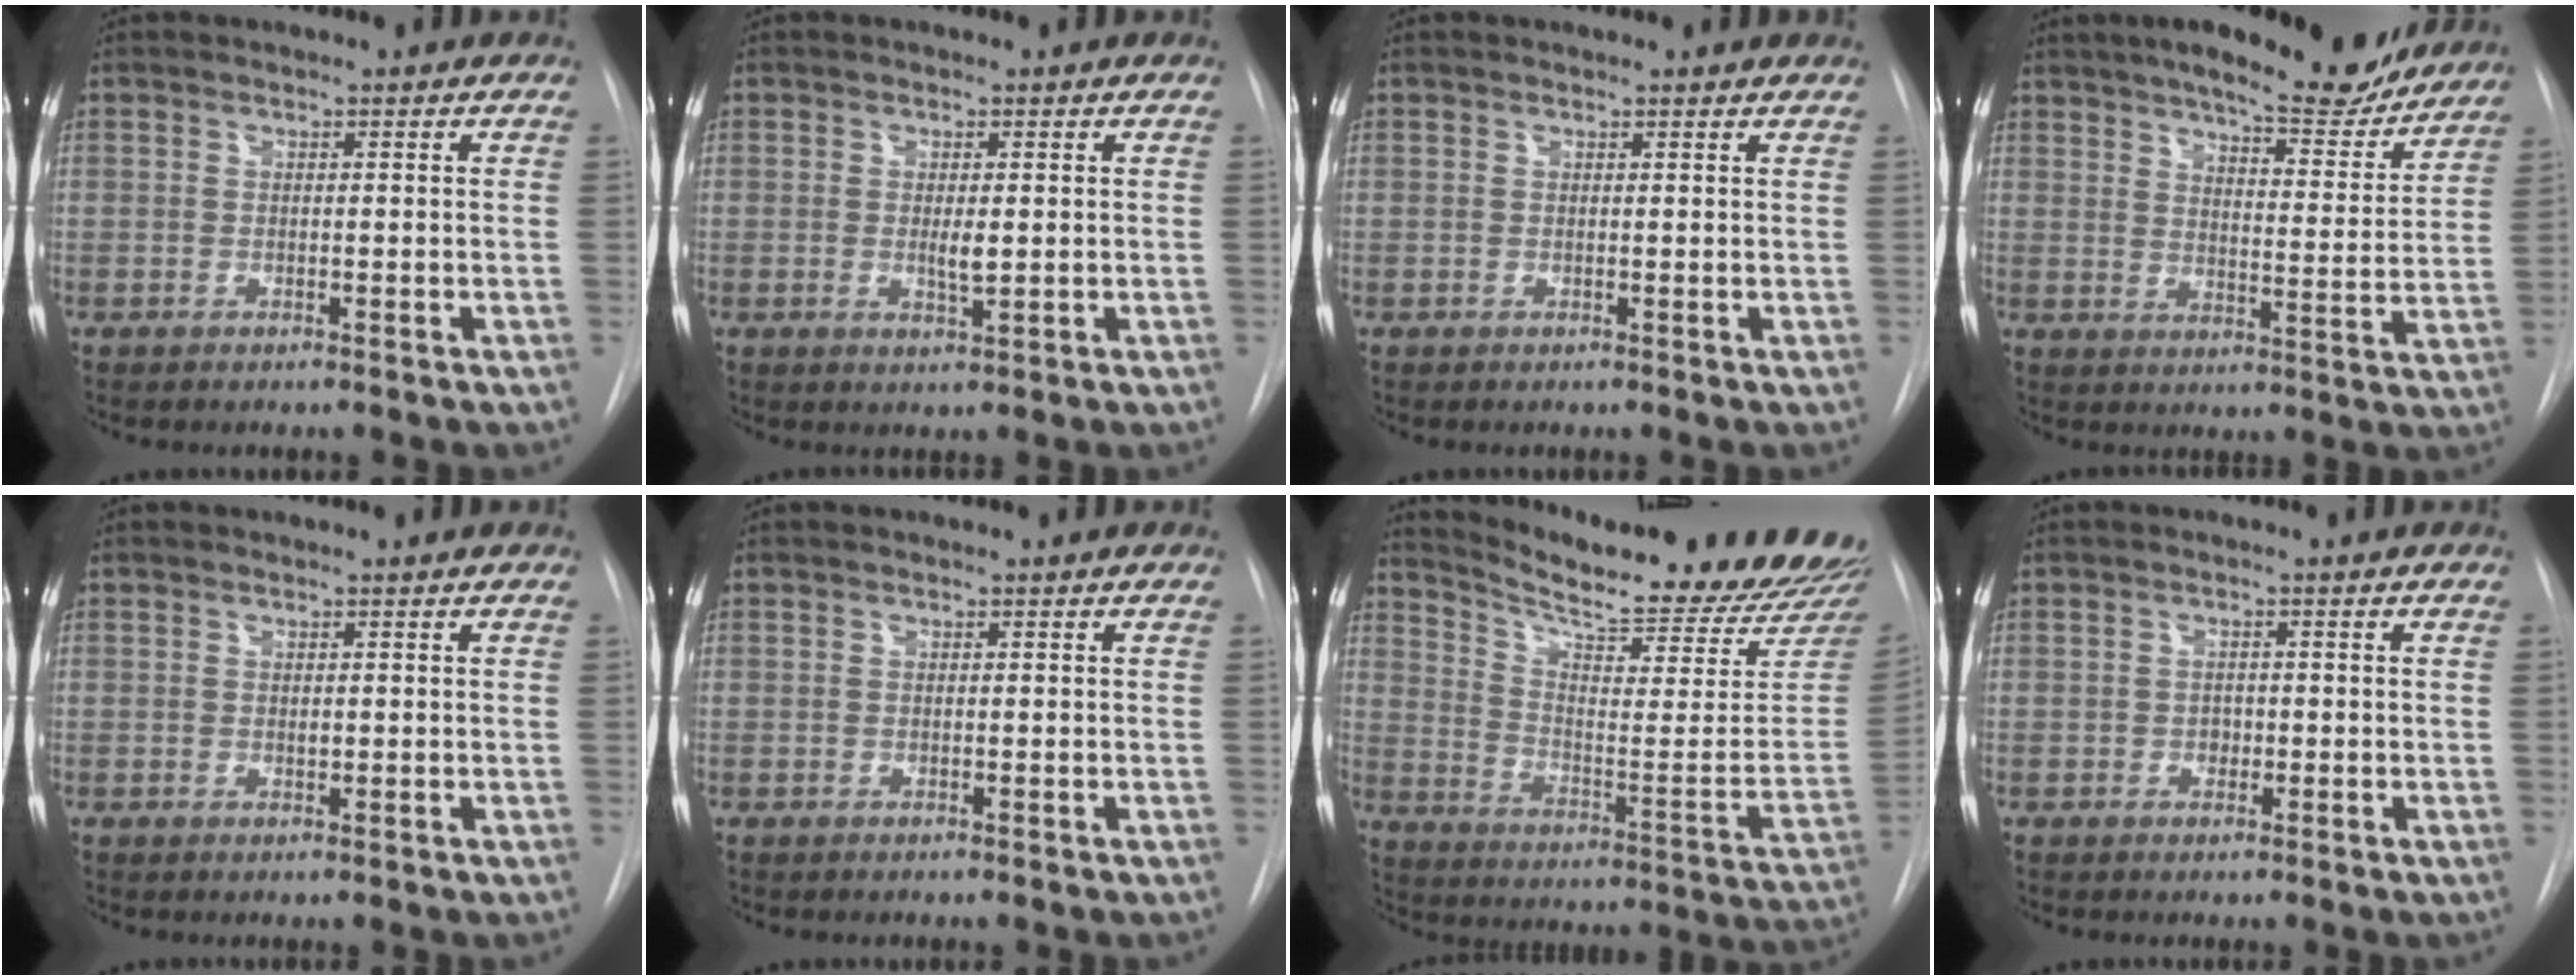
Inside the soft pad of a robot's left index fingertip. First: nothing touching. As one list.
[{"total": 2.1, "force": [-0.7, 0.4, 1.9], "torque": [-0.034, -0.011, -0.008]}, {"total": 1.9, "force": [1.9, 0.4, 0.3], "torque": [-0.009, 0.003, 0.011]}, {"total": 15.4, "force": [13.4, 3.2, 6.9], "torque": [-0.092, -0.029, 0.174]}, {"total": 0.7, "force": [-0.6, 0.2, 0.2], "torque": [-0.004, -0.008, -0.009]}, {"total": 0.0}, {"total": 25.9, "force": [23.4, 3.3, 10.6], "torque": [-0.166, -0.101, 0.302]}, {"total": 1.5, "force": [-1.1, 0.9, 0.5], "torque": [-0.005, -0.003, -0.016]}]